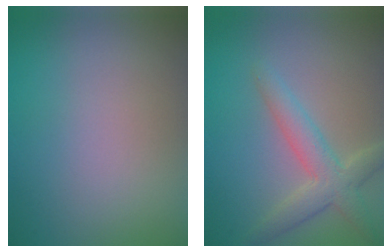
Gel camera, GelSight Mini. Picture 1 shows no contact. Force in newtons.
{"total": 3.7, "press": 3.7, "slide": 0.3}